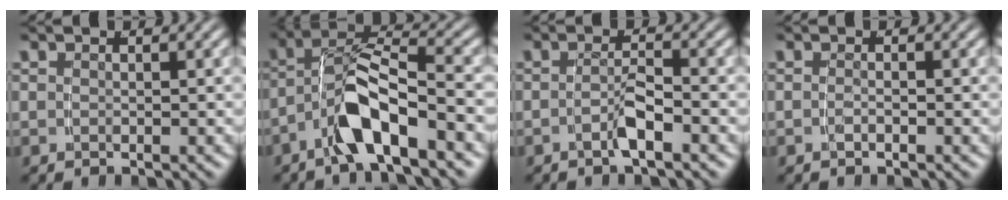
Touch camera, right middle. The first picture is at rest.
{"total": 4.9, "force": [-2.5, 1.4, 4.0], "torque": [-0.074, 0.005, -0.044]}
{"total": 2.3, "force": [-1.7, -0.2, 1.5], "torque": [-0.020, 0.000, -0.030]}
{"total": 0.9, "force": [-0.8, -0.3, 0.3], "torque": [-0.009, -0.002, -0.012]}